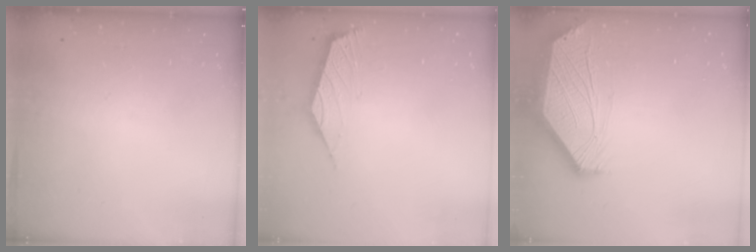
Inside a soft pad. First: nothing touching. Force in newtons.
{"total": 2.8, "press": 2.7, "slide": 0.6}
{"total": 2.6, "press": 2.6, "slide": 0.5}